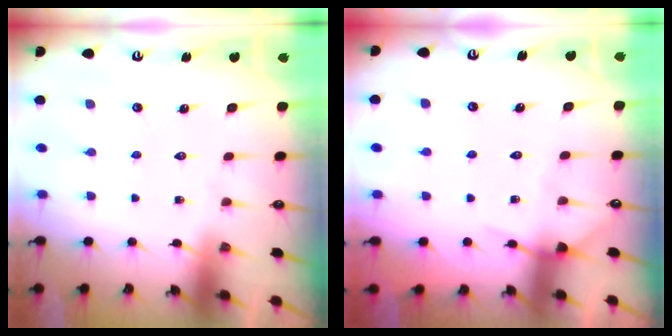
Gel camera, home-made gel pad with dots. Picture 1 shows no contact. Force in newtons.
{"total": 4.6, "press": 4.6, "slide": 0.5}